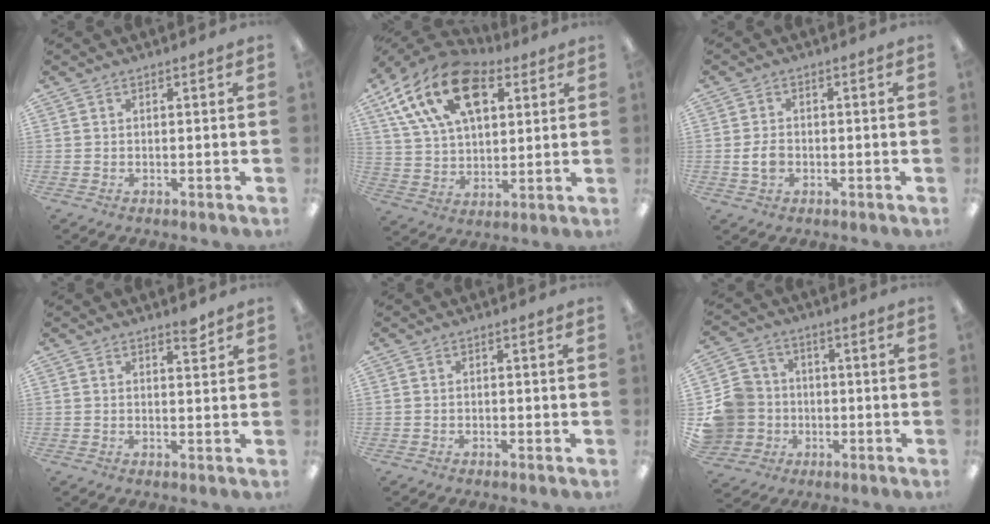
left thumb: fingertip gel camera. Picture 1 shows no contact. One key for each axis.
{"total": 20.6, "fx": 9.9, "fy": 12.0, "fz": 13.6, "tx": -0.247, "ty": -0.031, "tz": 0.174}
{"total": 4.0, "fx": -0.7, "fy": 2.6, "fz": 2.9, "tx": -0.066, "ty": 0.003, "tz": -0.015}
{"total": 2.5, "fx": 1.9, "fy": 0.4, "fz": 1.6, "tx": -0.019, "ty": -0.007, "tz": 0.030}
{"total": 0.7, "fx": -0.5, "fy": 0.2, "fz": 0.4, "tx": -0.008, "ty": 0.002, "tz": -0.012}
{"total": 11.7, "fx": -2.1, "fy": 11.1, "fz": 3.0, "tx": -0.080, "ty": 0.032, "tz": -0.028}